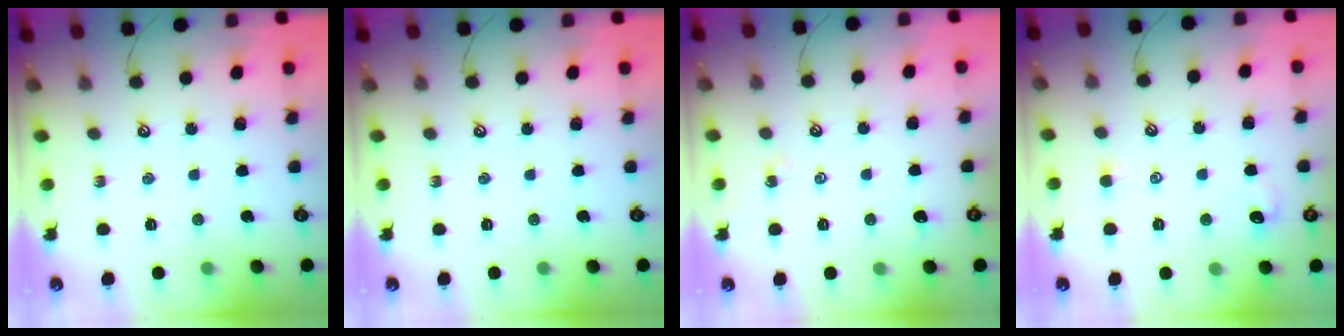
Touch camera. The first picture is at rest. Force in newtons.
{"total": 0.0}
{"total": 1.6, "press": 1.5, "slide": 0.4}
{"total": 0.6, "press": 0.1, "slide": 0.6}